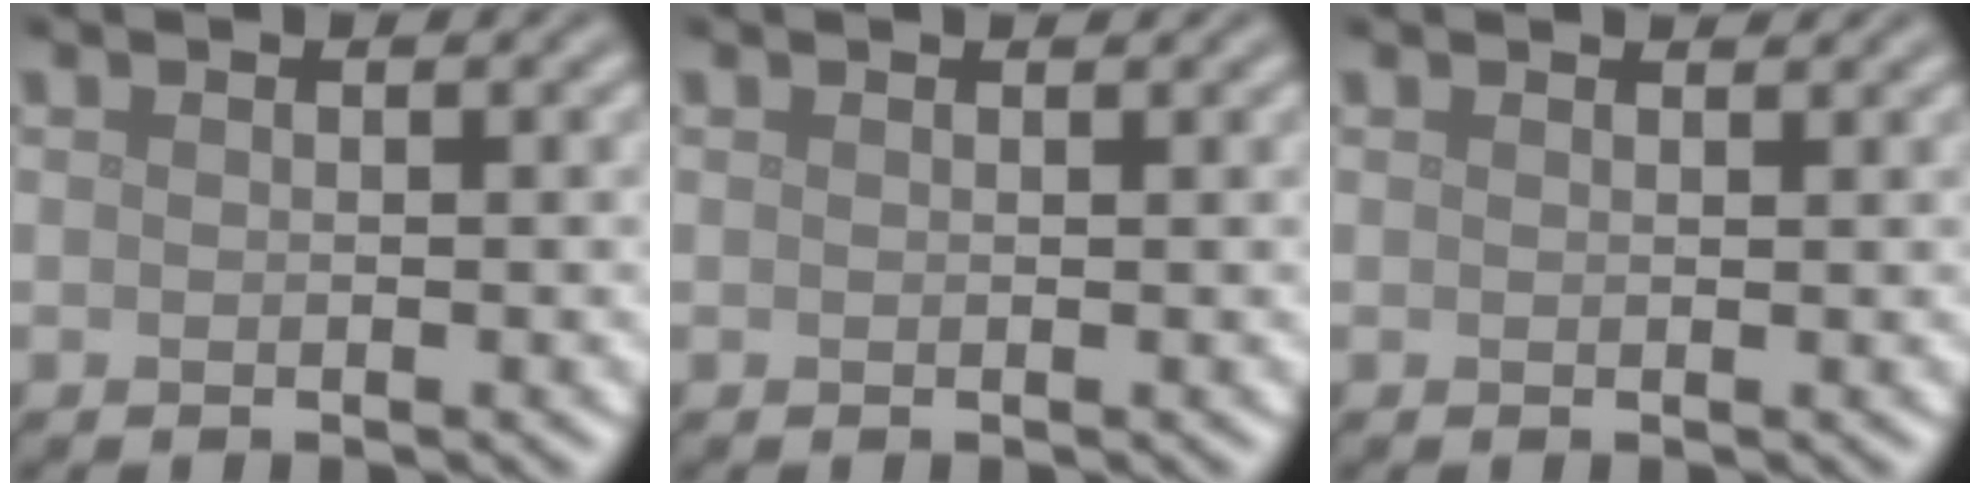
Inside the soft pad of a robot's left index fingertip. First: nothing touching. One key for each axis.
{"total": 0.6, "fx": 0.6, "fy": 0.0, "fz": 0.1, "tx": -0.003, "ty": 0.000, "tz": 0.008}
{"total": 1.0, "fx": 1.0, "fy": 0.0, "fz": 0.2, "tx": -0.006, "ty": -0.003, "tz": 0.011}